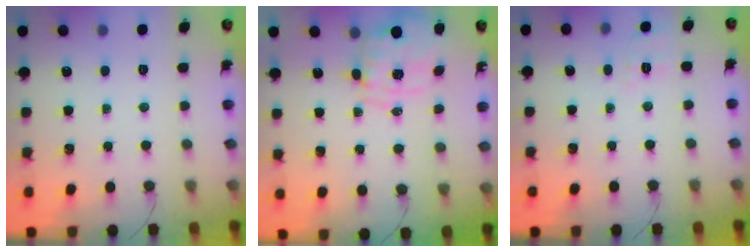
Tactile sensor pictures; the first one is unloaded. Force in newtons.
{"total": 2.1, "press": 1.7, "slide": 1.1}
{"total": 1.9, "press": 0.6, "slide": 1.8}